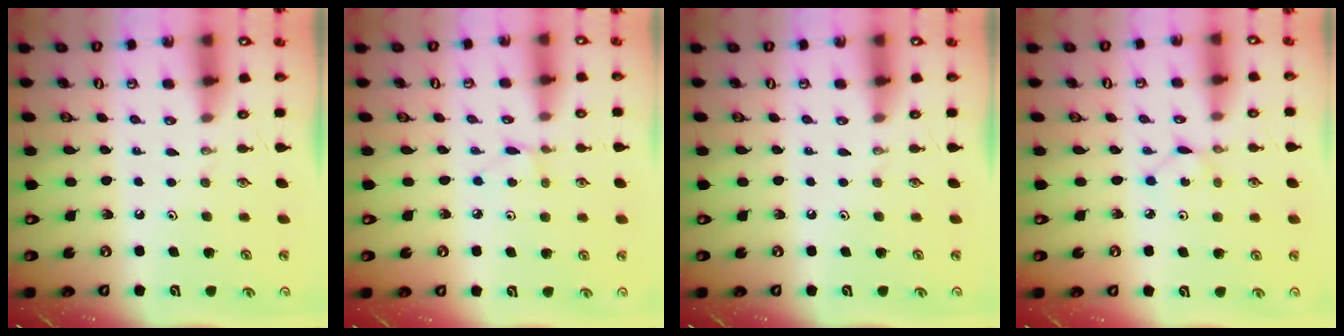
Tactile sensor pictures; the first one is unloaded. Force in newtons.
{"total": 1.9, "press": 1.9, "slide": 0.3}
{"total": 0.0}
{"total": 1.2, "press": 1.2, "slide": 0.1}